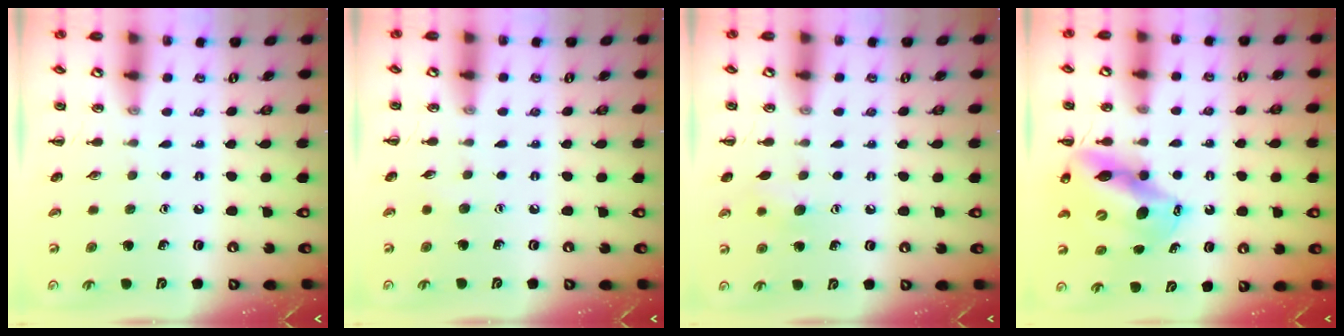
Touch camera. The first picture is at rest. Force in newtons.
{"total": 3.2, "press": 3.0, "slide": 0.8}
{"total": 6.2, "press": 6.0, "slide": 1.4}
{"total": 12.9, "press": 12.5, "slide": 3.4}